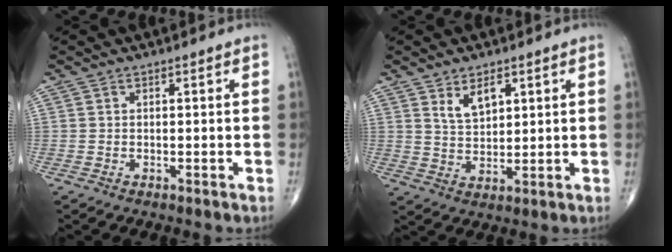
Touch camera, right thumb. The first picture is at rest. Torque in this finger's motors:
{"motor_torque": [-0.10, -0.06, 0.12, 0.04, 0.10]}